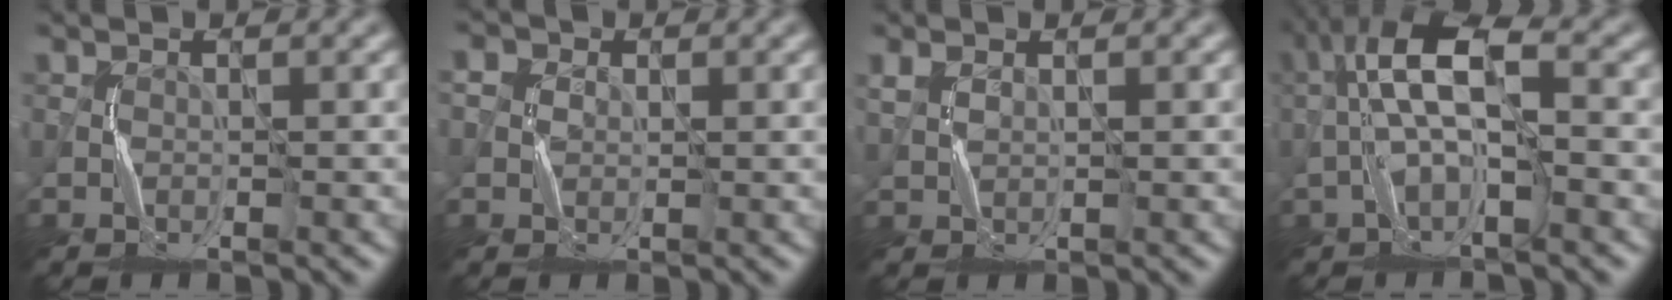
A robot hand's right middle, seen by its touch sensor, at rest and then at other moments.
{"total": 2.6, "force": [0.8, 2.4, 0.9], "torque": [-0.002, 0.009, -0.006]}
{"total": 1.1, "force": [1.0, 0.4, 0.2], "torque": [-0.002, 0.003, 0.023]}
{"total": 6.1, "force": [-0.7, 1.9, 5.7], "torque": [-0.114, 0.022, -0.018]}